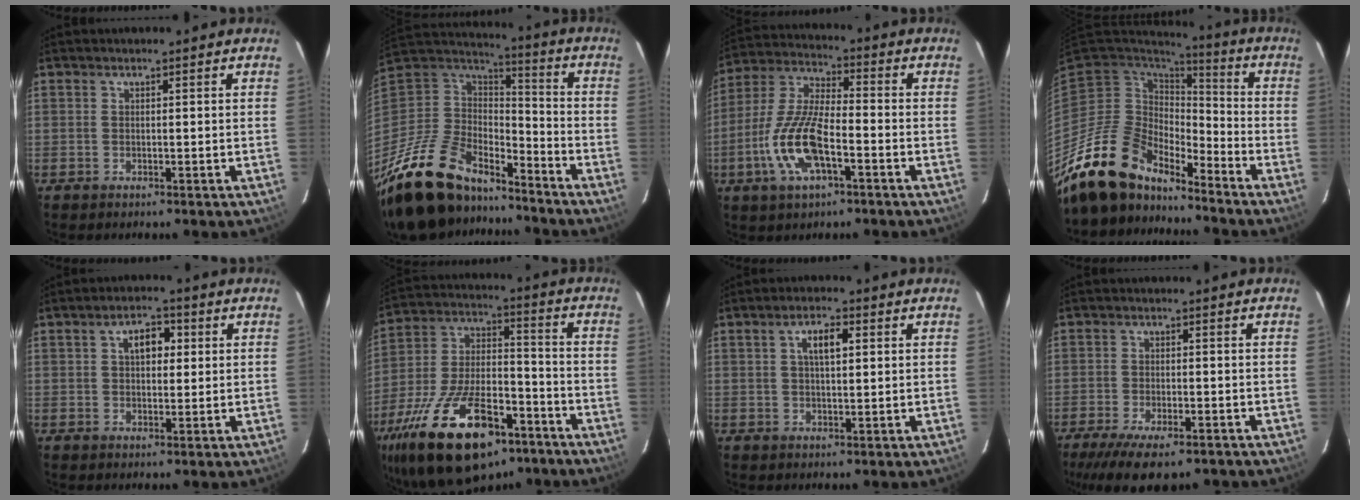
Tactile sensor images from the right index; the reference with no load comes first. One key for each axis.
{"total": 27.3, "fx": -19.6, "fy": 12.3, "fz": 14.4, "tx": -0.308, "ty": -0.012, "tz": -0.328}
{"total": 14.1, "fx": -5.2, "fy": 5.0, "fz": 12.1, "tx": -0.261, "ty": -0.004, "tz": -0.102}
{"total": 16.5, "fx": -14.3, "fy": 6.2, "fz": 5.6, "tx": -0.122, "ty": -0.004, "tz": -0.263}
{"total": 5.0, "fx": 1.4, "fy": 3.1, "fz": 3.7, "tx": -0.058, "ty": 0.018, "tz": 0.023}
{"total": 27.6, "fx": -16.4, "fy": 12.7, "fz": 18.1, "tx": -0.358, "ty": -0.011, "tz": -0.258}
{"total": 4.4, "fx": 1.3, "fy": 1.7, "fz": 3.9, "tx": -0.069, "ty": 0.011, "tz": 0.025}
{"total": 11.9, "fx": -8.7, "fy": 3.9, "fz": 7.1, "tx": -0.161, "ty": -0.040, "tz": -0.141}